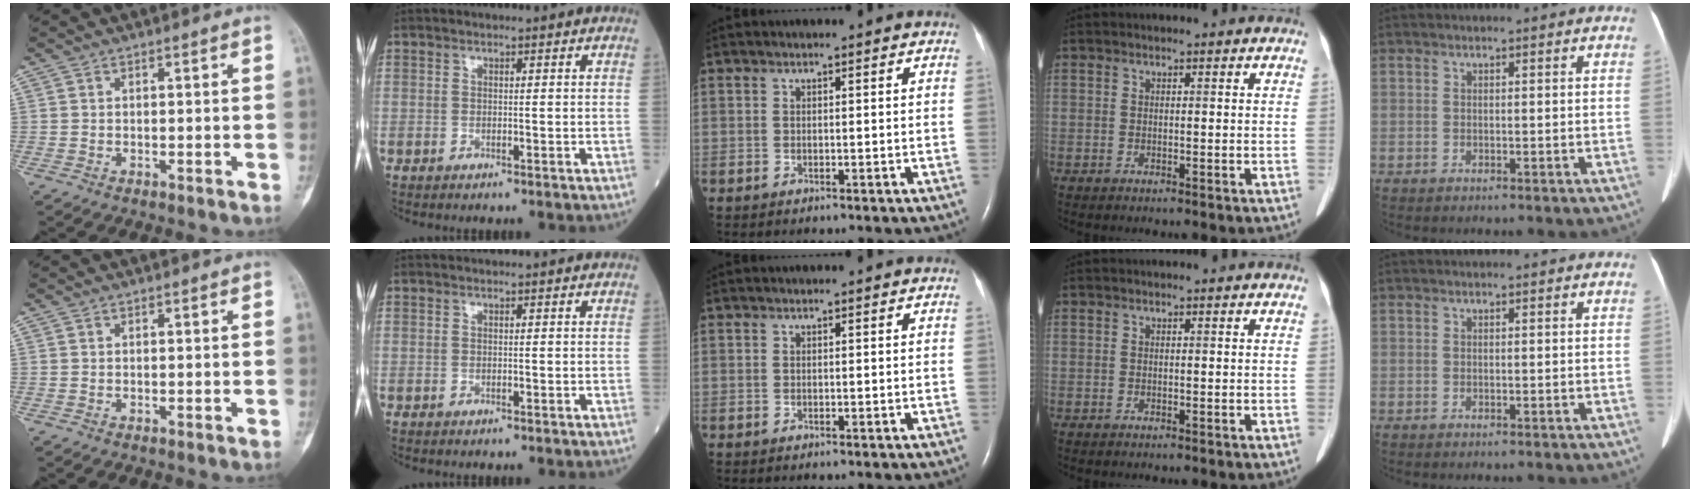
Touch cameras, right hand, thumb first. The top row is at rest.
{}